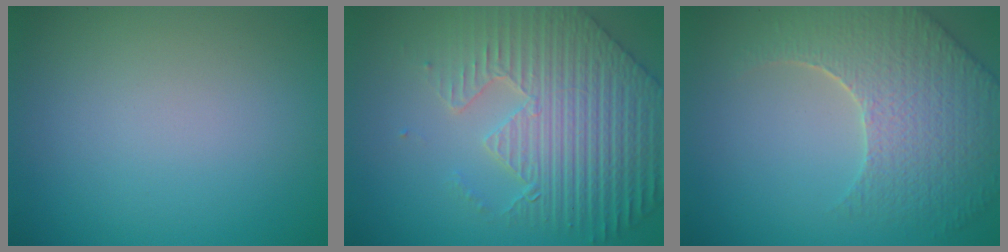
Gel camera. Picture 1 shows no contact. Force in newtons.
{"total": 7.1, "press": 5.8, "slide": 4.0}
{"total": 6.6, "press": 5.4, "slide": 3.8}